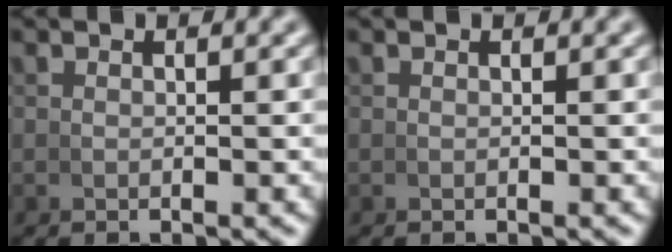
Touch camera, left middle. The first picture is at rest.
{"total": 0.0}